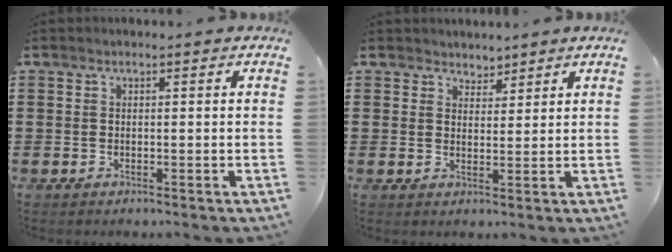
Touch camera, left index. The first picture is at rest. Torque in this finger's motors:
{"motor_torque": [-0.02, -0.02, 0.00, -0.02]}